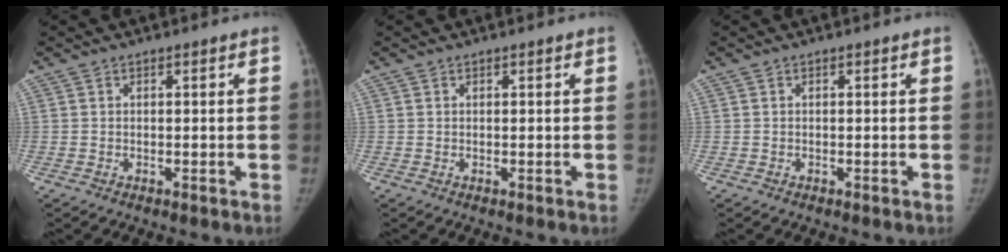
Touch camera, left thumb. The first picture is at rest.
{"total": 0.0}
{"total": 0.0}